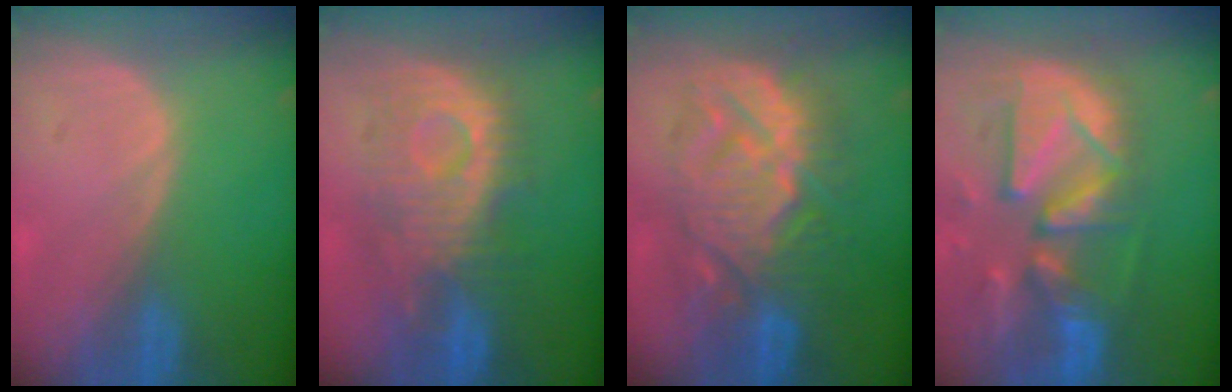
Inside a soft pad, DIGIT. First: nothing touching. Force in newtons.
{"total": 10.2, "press": 9.9, "slide": 2.6}
{"total": 11.5, "press": 11.5, "slide": 1.0}
{"total": 13.3, "press": 11.4, "slide": 6.9}